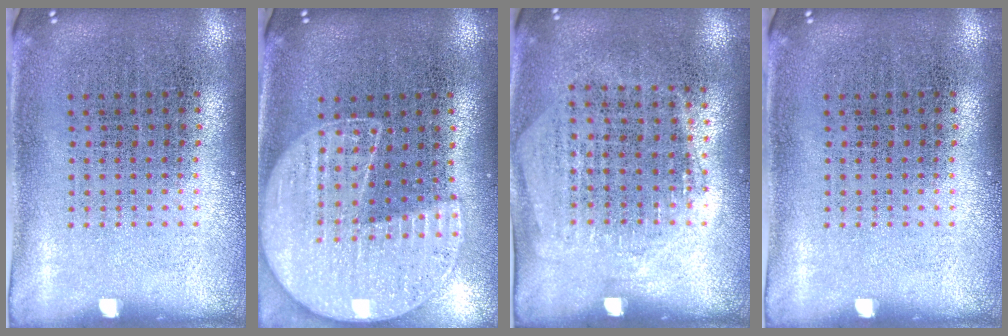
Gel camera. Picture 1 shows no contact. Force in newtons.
{"total": 1.5, "press": 1.4, "slide": 0.4}
{"total": 1.3, "press": 1.1, "slide": 0.6}
{"total": 0.0}